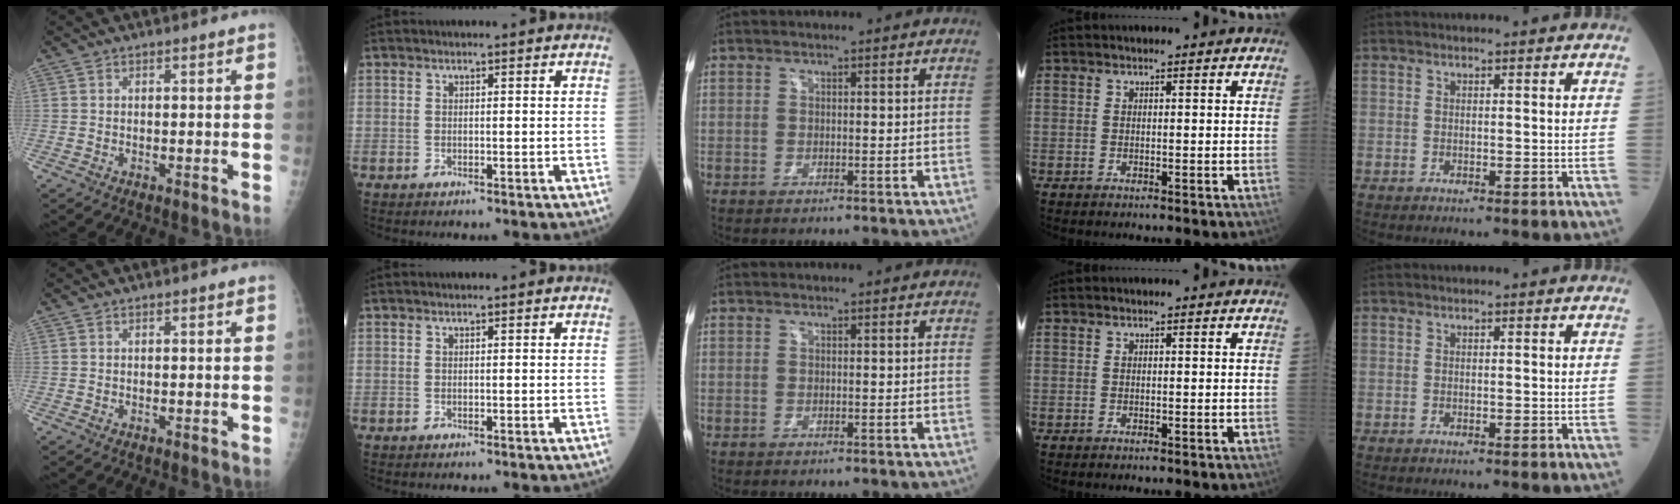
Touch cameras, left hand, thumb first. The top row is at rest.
{}